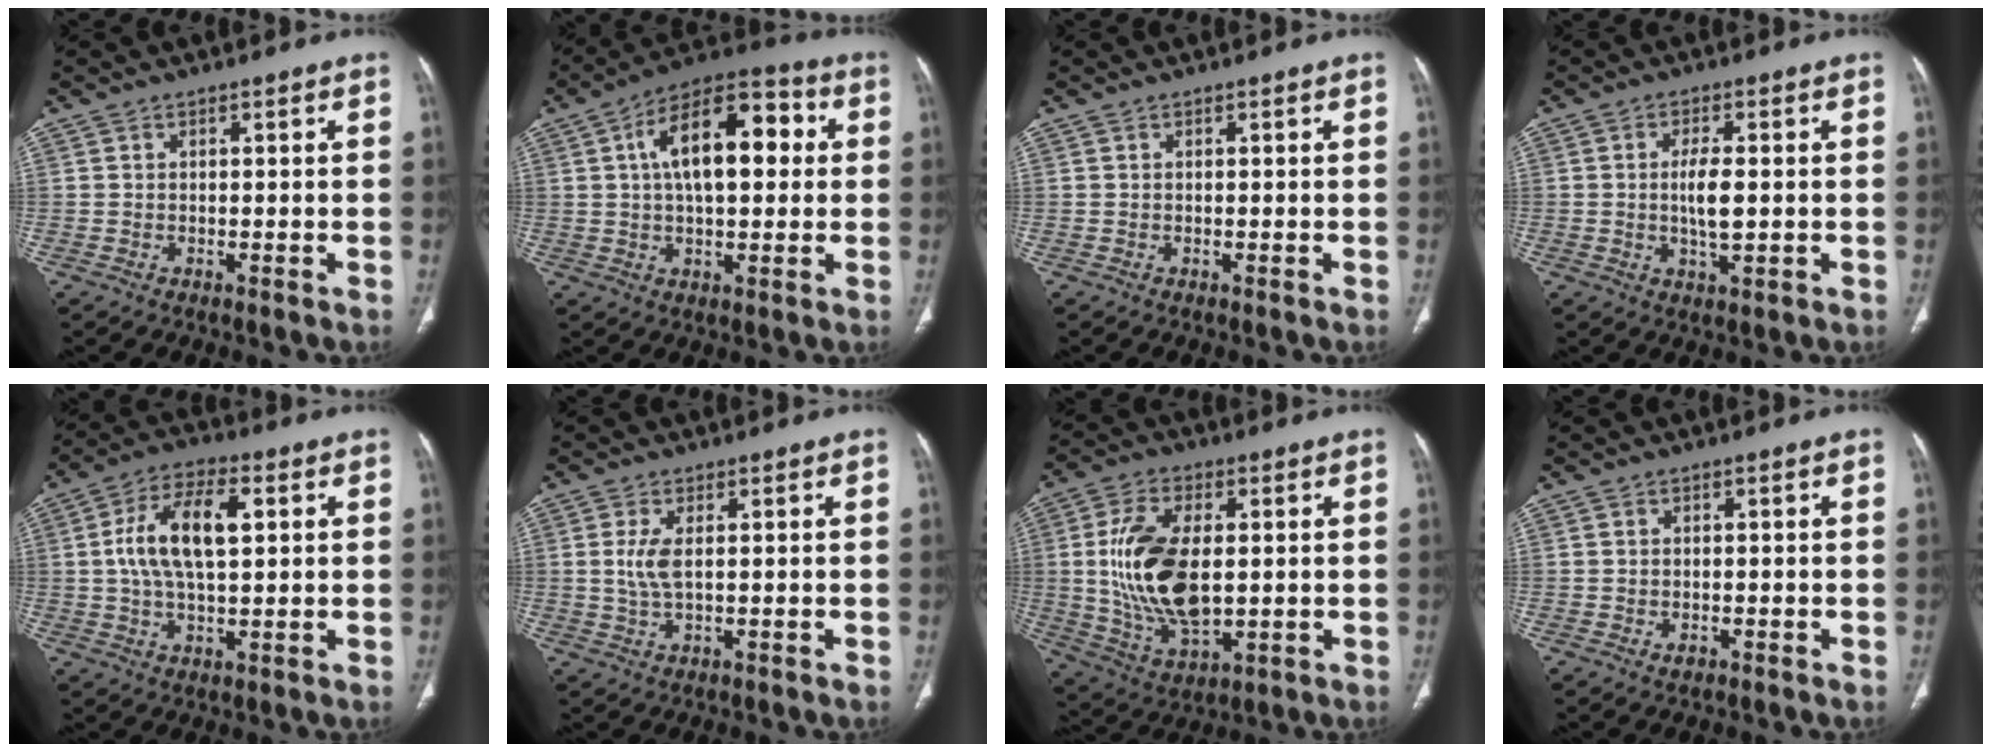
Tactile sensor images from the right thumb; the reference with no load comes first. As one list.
[{"total": 16.7, "force": [3.2, 8.3, 14.2], "torque": [-0.206, 0.029, 0.044]}, {"total": 0.0}, {"total": 5.4, "force": [-0.1, 2.0, 5.1], "torque": [-0.095, -0.006, -0.001]}, {"total": 12.7, "force": [2.3, 6.0, 10.9], "torque": [-0.205, 0.014, 0.040]}, {"total": 3.8, "force": [0.6, 1.2, 3.6], "torque": [-0.092, -0.003, 0.017]}, {"total": 16.8, "force": [0.9, 8.9, 14.2], "torque": [-0.273, -0.011, 0.027]}, {"total": 1.1, "force": [-0.4, 0.8, 0.7], "torque": [-0.010, 0.001, -0.003]}]